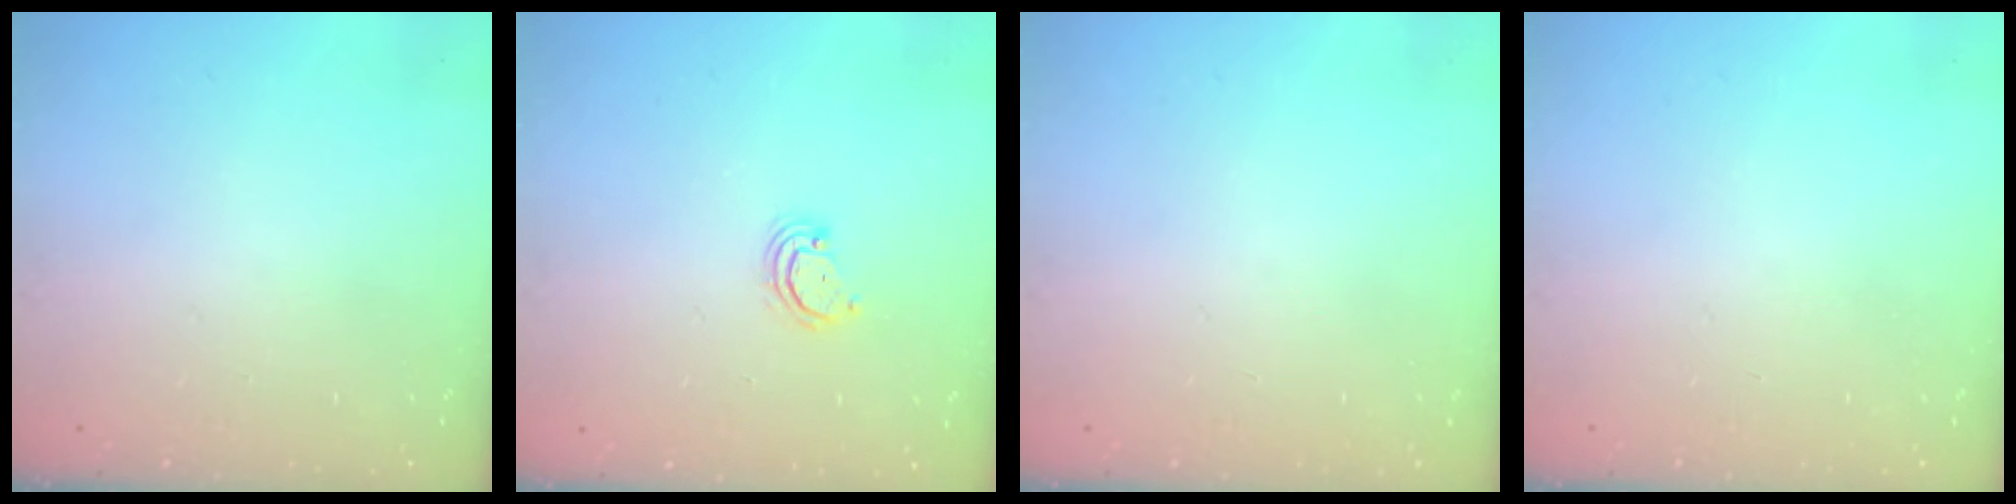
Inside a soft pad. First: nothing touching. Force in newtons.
{"total": 2.9, "press": 2.9, "slide": 0.2}
{"total": 0.0}
{"total": 0.0}